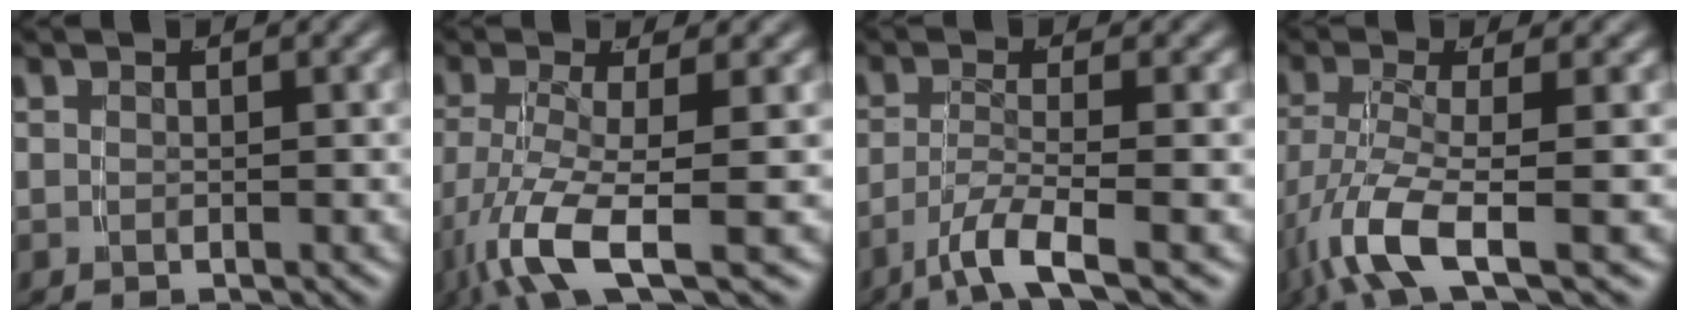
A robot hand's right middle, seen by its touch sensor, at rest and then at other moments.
{"total": 6.6, "force": [-3.2, 2.0, 5.4], "torque": [-0.114, -0.032, -0.035]}
{"total": 4.4, "force": [-2.7, 0.5, 3.4], "torque": [-0.066, -0.014, -0.038]}
{"total": 5.7, "force": [-2.3, 1.7, 4.9], "torque": [-0.110, -0.029, -0.024]}